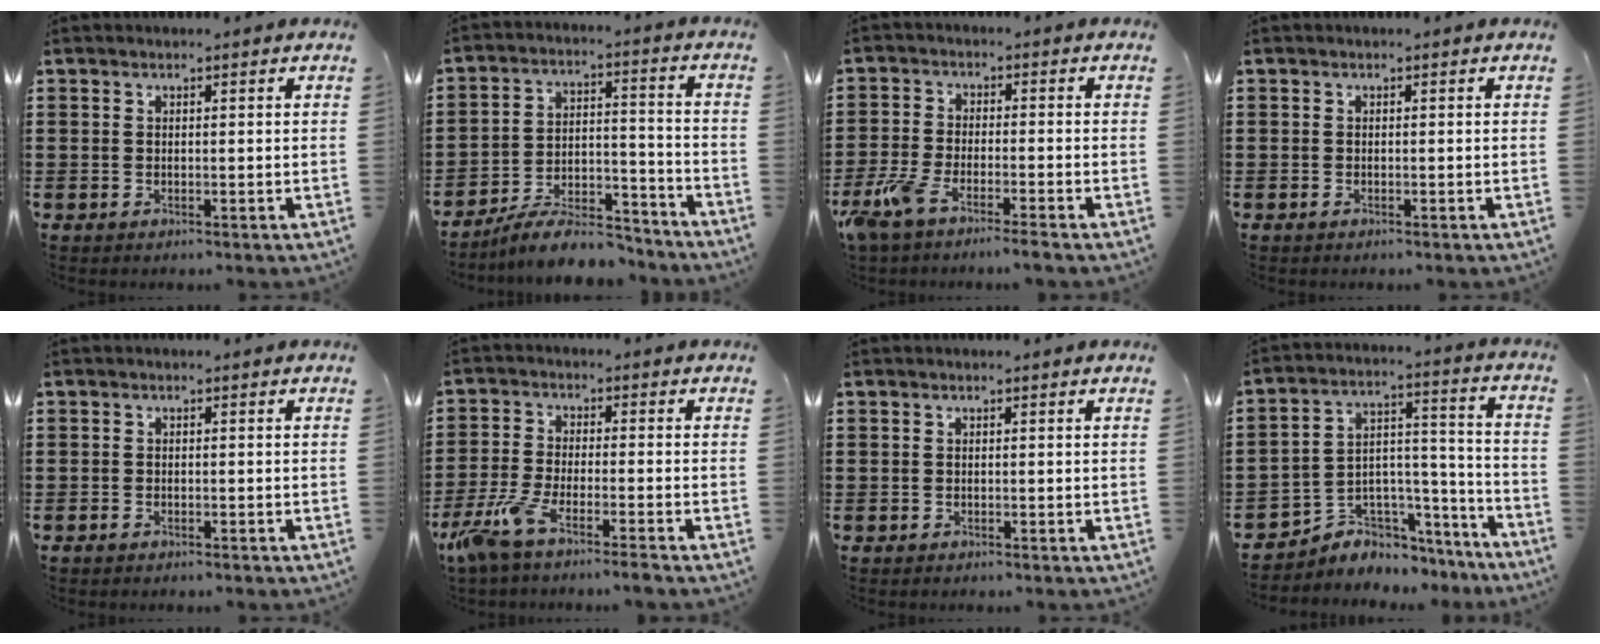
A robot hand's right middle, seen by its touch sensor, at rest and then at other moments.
{"total": 9.3, "force": [-8.4, 2.2, 3.3], "torque": [-0.048, 0.031, -0.155]}
{"total": 5.4, "force": [-4.4, 0.5, 3.0], "torque": [-0.084, -0.018, -0.088]}
{"total": 0.0}
{"total": 0.7, "force": [-0.6, 0.2, 0.3], "torque": [-0.009, -0.003, -0.010]}
{"total": 6.4, "force": [-5.0, 0.3, 3.8], "torque": [-0.109, -0.023, -0.102]}
{"total": 0.0}
{"total": 4.3, "force": [-3.4, 2.6, -0.2], "torque": [-0.008, -0.001, -0.067]}